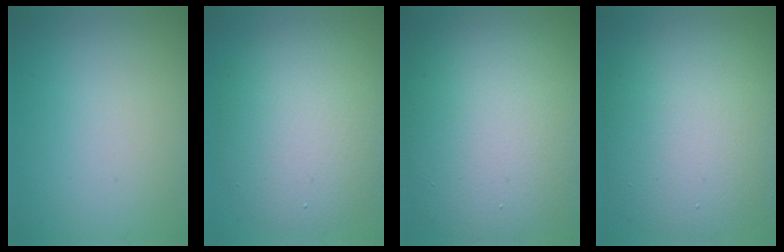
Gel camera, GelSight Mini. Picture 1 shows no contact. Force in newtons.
{"total": 8.3, "press": 8.3, "slide": 0.8}
{"total": 14.9, "press": 14.9, "slide": 1.1}
{"total": 11.6, "press": 11.6, "slide": 0.7}